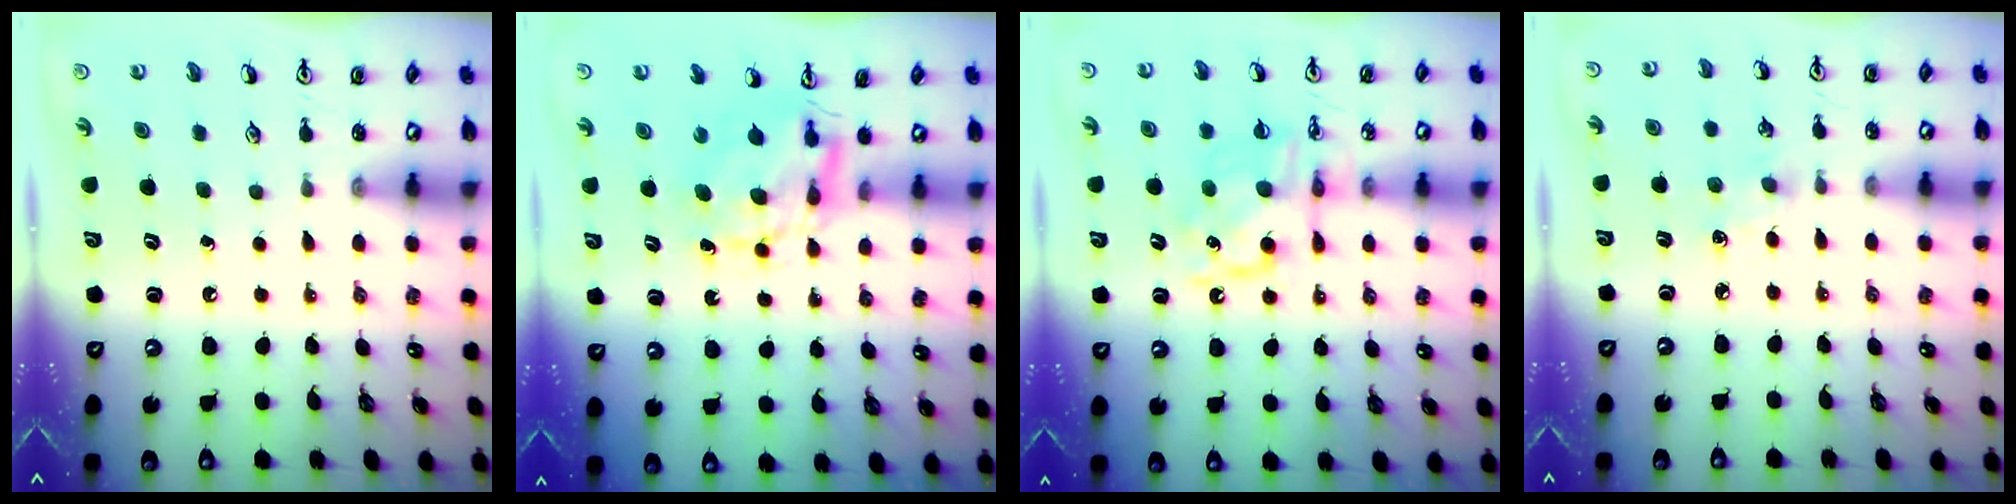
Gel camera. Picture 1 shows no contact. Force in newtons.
{"total": 6.7, "press": 6.7, "slide": 0.6}
{"total": 10.3, "press": 10.3, "slide": 0.3}
{"total": 3.9, "press": 3.9, "slide": 0.5}